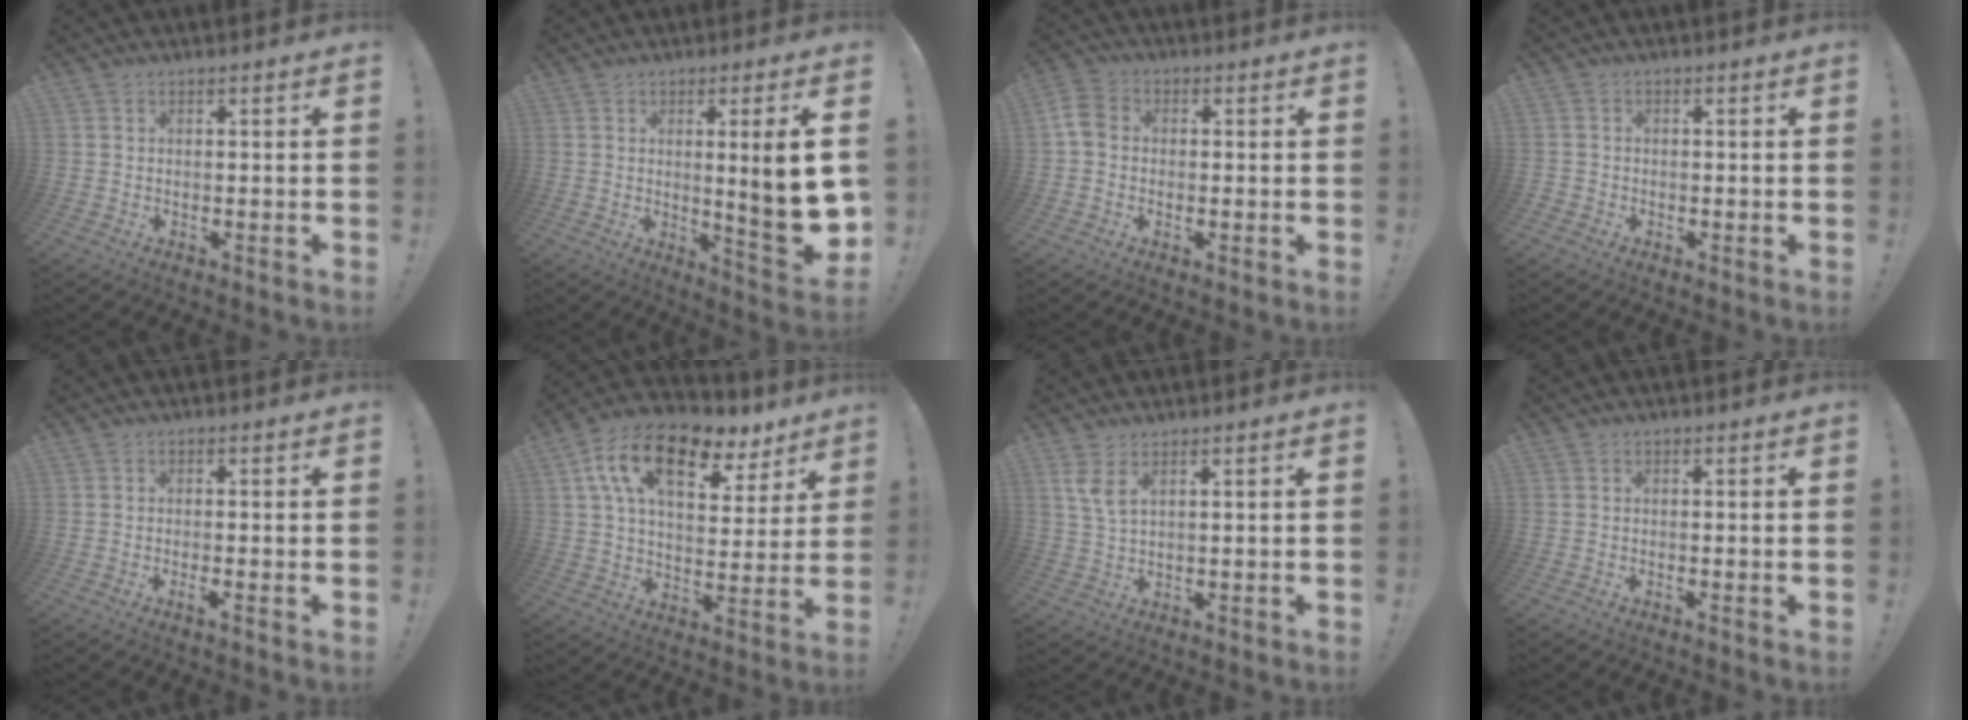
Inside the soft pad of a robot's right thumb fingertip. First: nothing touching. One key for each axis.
{"total": 11.9, "fx": 1.2, "fy": 0.5, "fz": 11.8, "tx": -0.169, "ty": -0.019, "tz": 0.014}
{"total": 6.3, "fx": 0.0, "fy": 5.1, "fz": 3.8, "tx": -0.076, "ty": 0.014, "tz": 0.005}
{"total": 1.2, "fx": -0.8, "fy": 0.8, "fz": 0.4, "tx": -0.006, "ty": 0.004, "tz": -0.014}
{"total": 2.0, "fx": -0.6, "fy": -0.4, "fz": 1.9, "tx": -0.032, "ty": -0.006, "tz": -0.009}
{"total": 18.3, "fx": 9.5, "fy": 9.2, "fz": 12.7, "tx": -0.207, "ty": -0.041, "tz": 0.164}
{"total": 4.8, "fx": 2.7, "fy": 1.3, "fz": 3.7, "tx": -0.078, "ty": -0.012, "tz": 0.048}
{"total": 0.9, "fx": 0.2, "fy": -0.2, "fz": 0.8, "tx": -0.011, "ty": -0.005, "tz": 0.002}